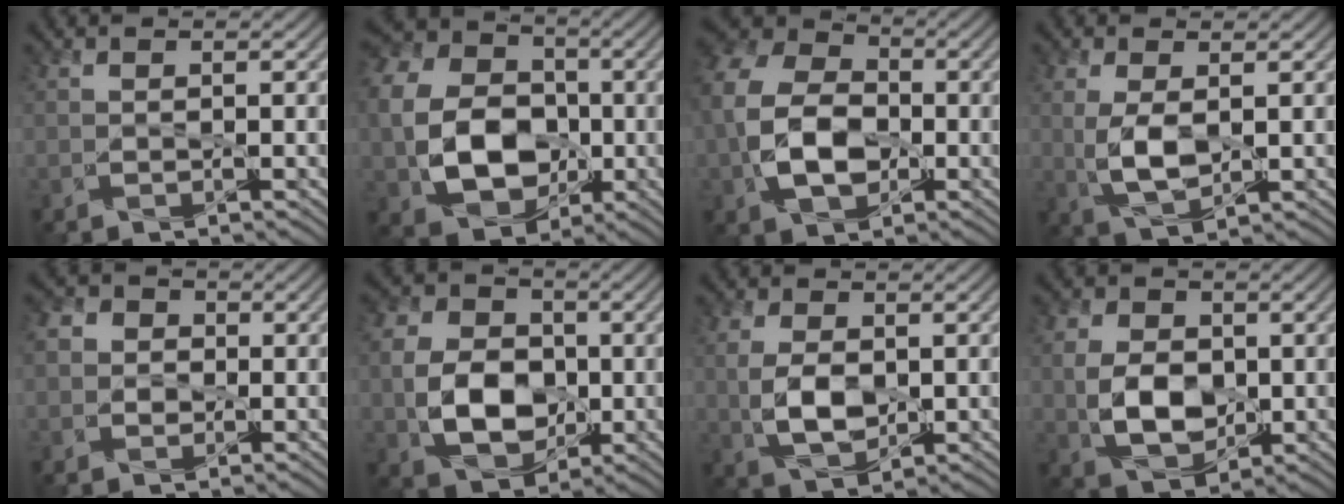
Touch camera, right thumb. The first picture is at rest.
{"total": 14.0, "force": [-1.9, 10.8, 8.7], "torque": [-0.203, -0.015, -0.038]}
{"total": 11.7, "force": [-1.7, 8.4, 8.0], "torque": [-0.203, -0.011, -0.041]}
{"total": 5.0, "force": [0.3, 2.5, 4.3], "torque": [-0.105, -0.005, 0.012]}
{"total": 3.9, "force": [0.1, 3.7, 1.4], "torque": [-0.029, 0.010, -0.020]}
{"total": 10.0, "force": [-1.3, 7.4, 6.5], "torque": [-0.146, -0.008, -0.027]}
{"total": 6.0, "force": [0.1, 3.8, 4.6], "torque": [-0.108, -0.003, 0.003]}
{"total": 7.9, "force": [-0.3, 5.6, 5.5], "torque": [-0.130, -0.010, -0.004]}